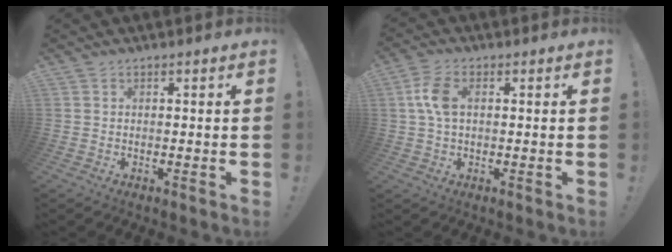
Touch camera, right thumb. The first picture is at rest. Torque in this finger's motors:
{"motor_torque": [0.84, 0.93, 0.18, -0.10, 0.01]}